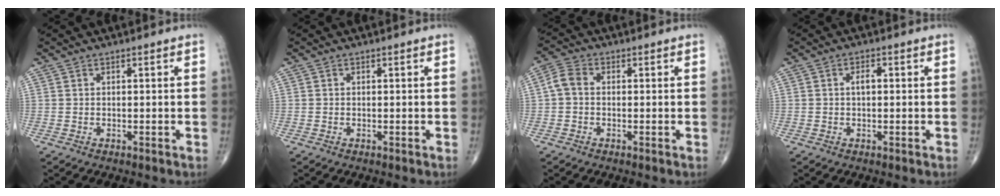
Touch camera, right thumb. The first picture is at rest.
{"total": 0.0}
{"total": 3.7, "force": [-0.1, 2.7, 2.6], "torque": [-0.051, 0.010, -0.012]}
{"total": 1.9, "force": [0.1, 1.0, 1.6], "torque": [-0.026, 0.004, -0.002]}